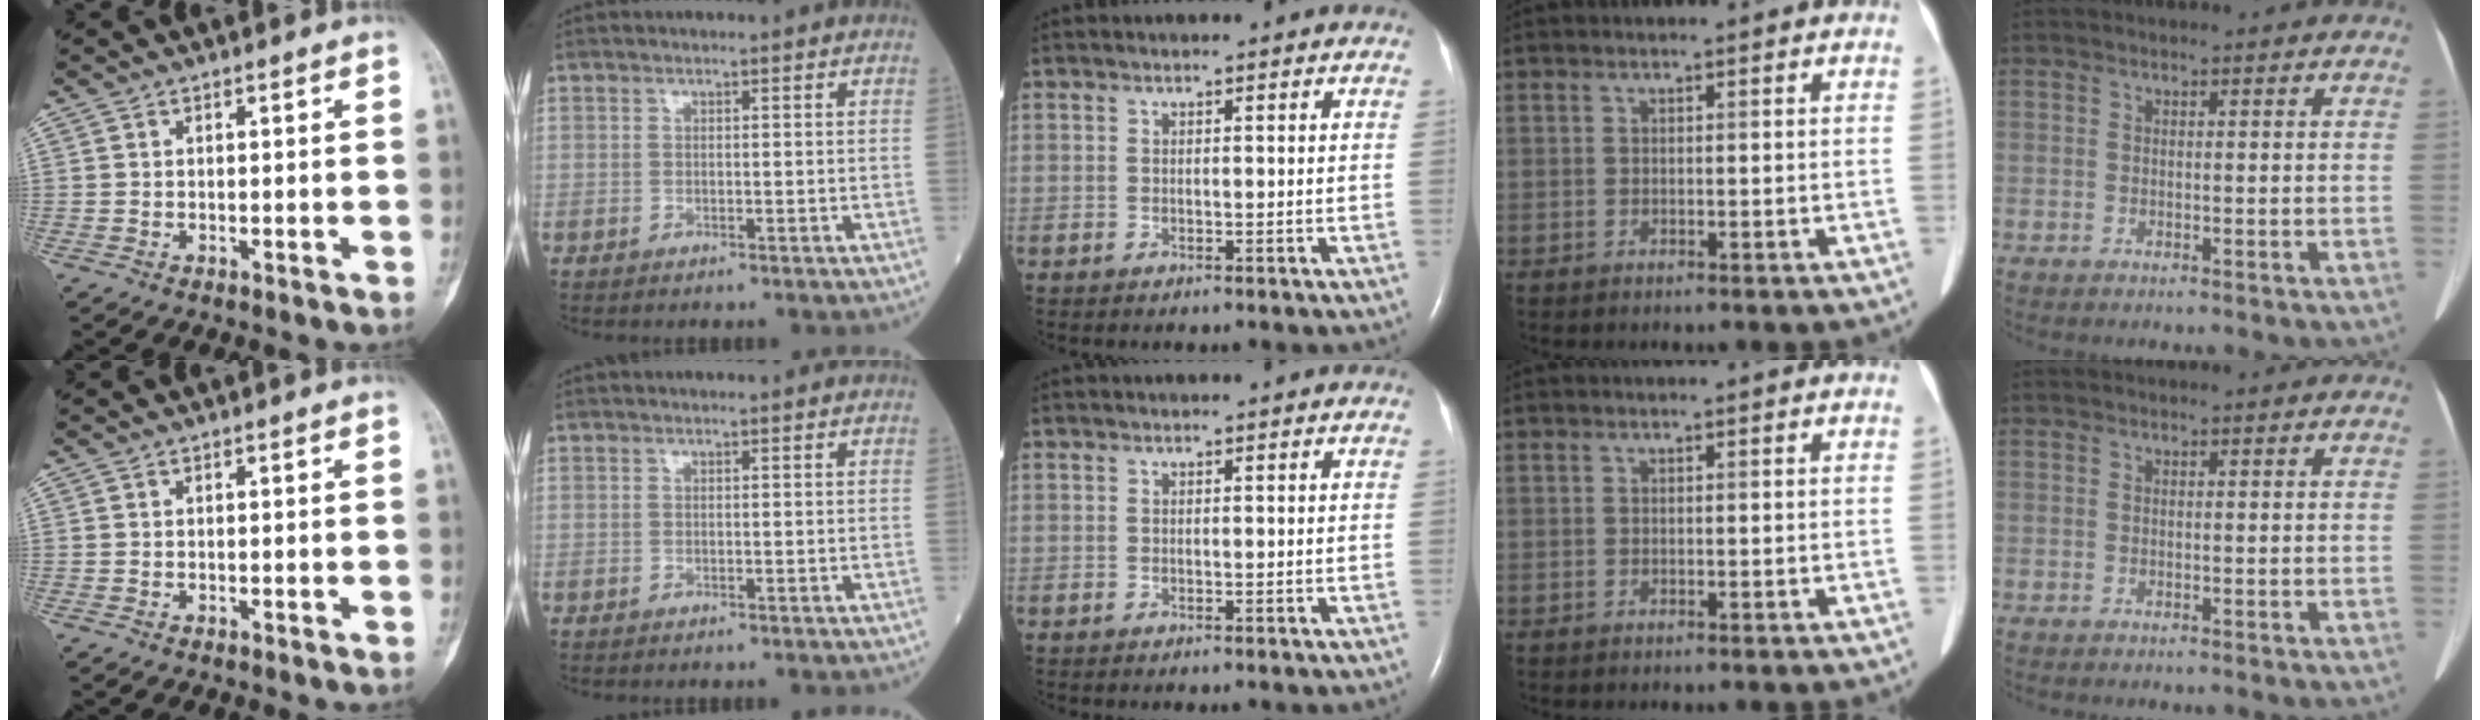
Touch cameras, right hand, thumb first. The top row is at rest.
{}